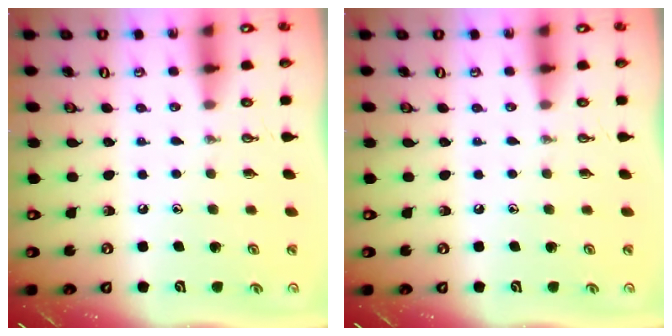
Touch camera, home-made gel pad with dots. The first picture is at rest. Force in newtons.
{"total": 0.0}